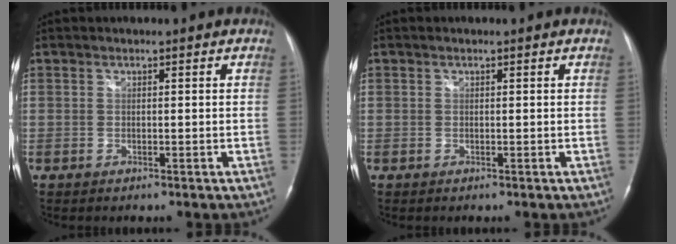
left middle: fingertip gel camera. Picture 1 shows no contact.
{"total": 0.0}